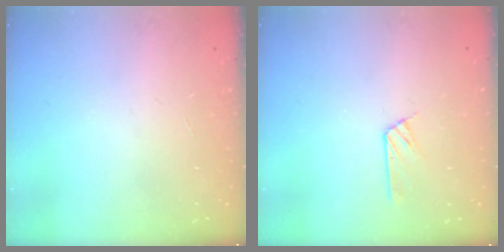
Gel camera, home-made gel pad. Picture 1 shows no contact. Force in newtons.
{"total": 6.1, "press": 6.1, "slide": 0.7}